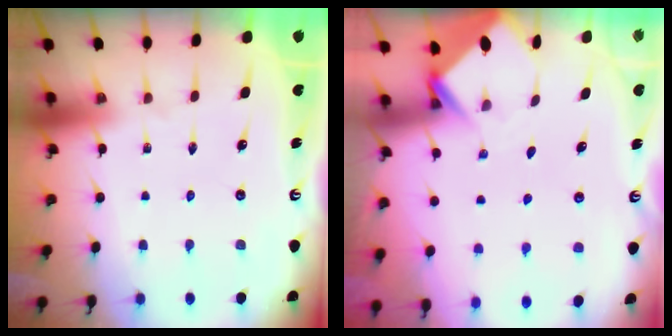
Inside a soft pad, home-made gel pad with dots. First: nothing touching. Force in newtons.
{"total": 3.9, "press": 3.9, "slide": 0.2}